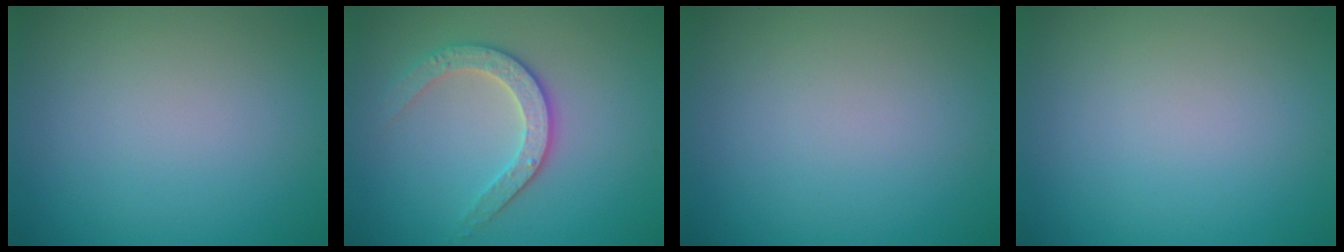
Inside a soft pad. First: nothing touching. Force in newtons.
{"total": 2.9, "press": 2.9, "slide": 0.7}
{"total": 0.0}
{"total": 0.0}